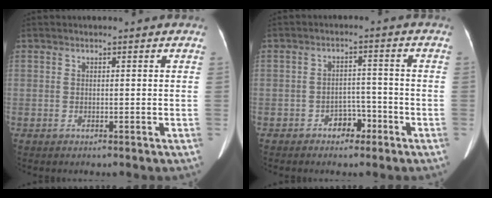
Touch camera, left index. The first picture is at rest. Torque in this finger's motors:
{"motor_torque": [0.03, 0.03, 0.03, 0.00]}